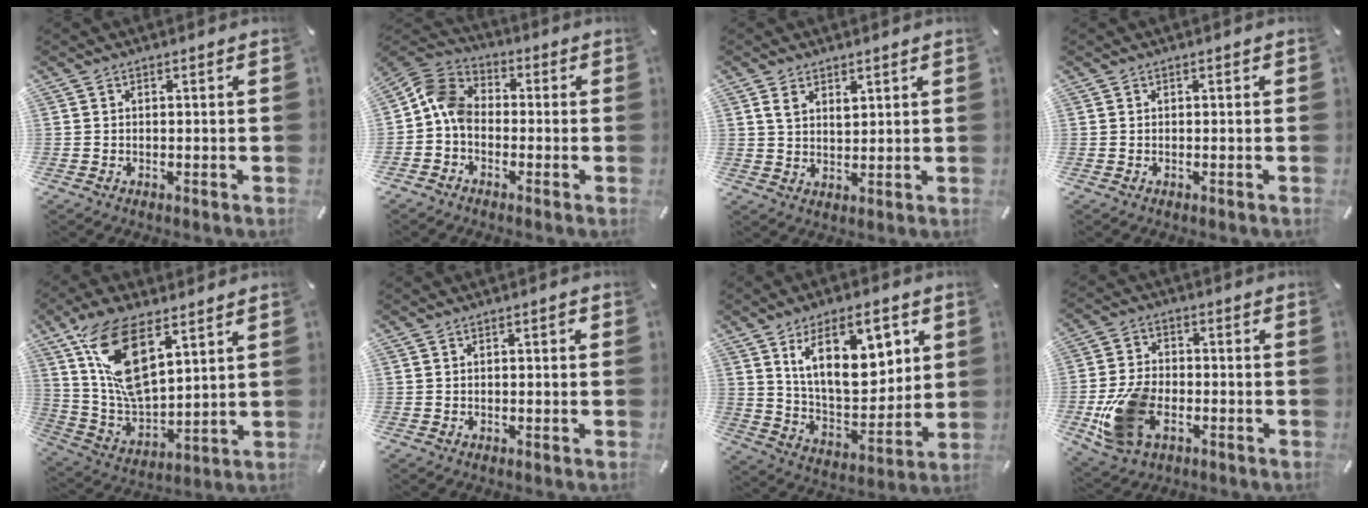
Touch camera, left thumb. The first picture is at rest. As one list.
[{"total": 7.7, "force": [-1.9, 5.9, 4.4], "torque": [-0.101, 0.023, -0.036]}, {"total": 4.5, "force": [2.5, 2.8, 2.5], "torque": [-0.039, -0.003, 0.043]}, {"total": 0.0}, {"total": 16.3, "force": [8.8, 7.7, 11.3], "torque": [-0.260, -0.041, 0.159]}, {"total": 1.3, "force": [0.2, 0.4, 1.2], "torque": [-0.023, 0.004, 0.002]}, {"total": 18.1, "force": [8.6, 9.1, 13.0], "torque": [-0.214, -0.022, 0.145]}, {"total": 13.8, "force": [-4.6, 9.2, 9.3], "torque": [-0.196, 0.015, -0.078]}]